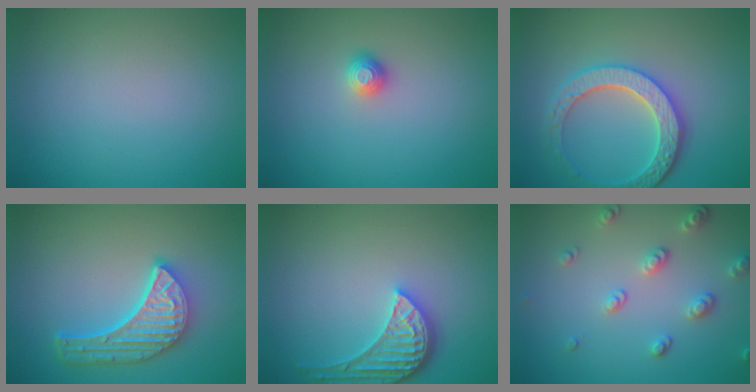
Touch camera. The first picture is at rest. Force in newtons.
{"total": 1.1, "press": 1.1, "slide": 0.3}
{"total": 4.6, "press": 4.2, "slide": 1.9}
{"total": 5.6, "press": 4.4, "slide": 3.6}
{"total": 4.0, "press": 3.6, "slide": 1.8}
{"total": 2.6, "press": 2.6, "slide": 0.6}